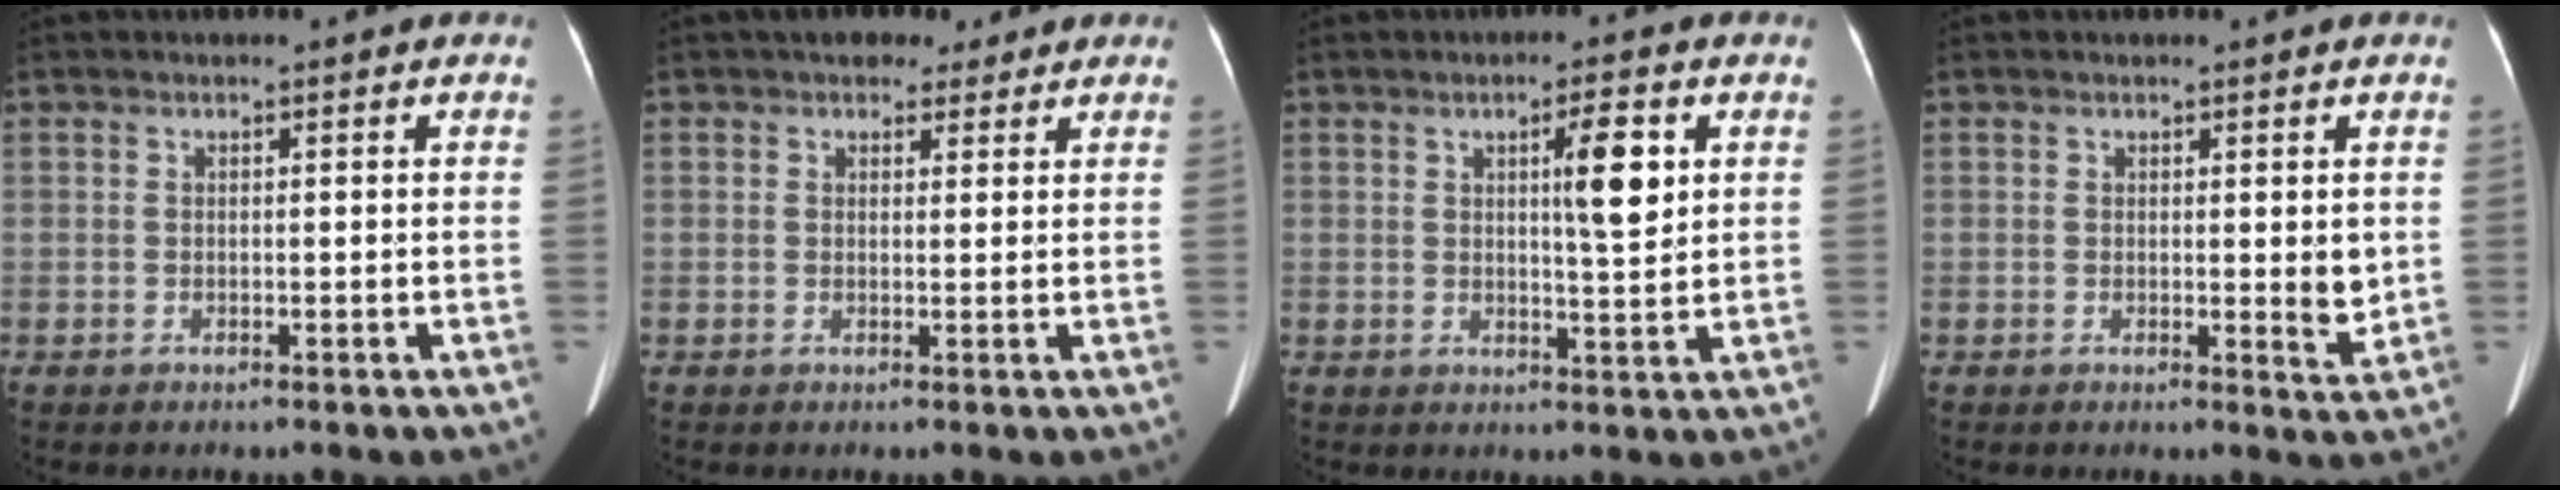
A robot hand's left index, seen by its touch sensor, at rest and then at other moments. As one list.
[{"total": 4.2, "force": [3.1, 2.4, 1.4], "torque": [-0.013, 0.013, 0.045]}, {"total": 5.8, "force": [1.8, 0.7, 5.5], "torque": [-0.084, 0.001, 0.026]}, {"total": 2.5, "force": [0.4, 0.7, 2.4], "torque": [-0.029, -0.008, 0.006]}]